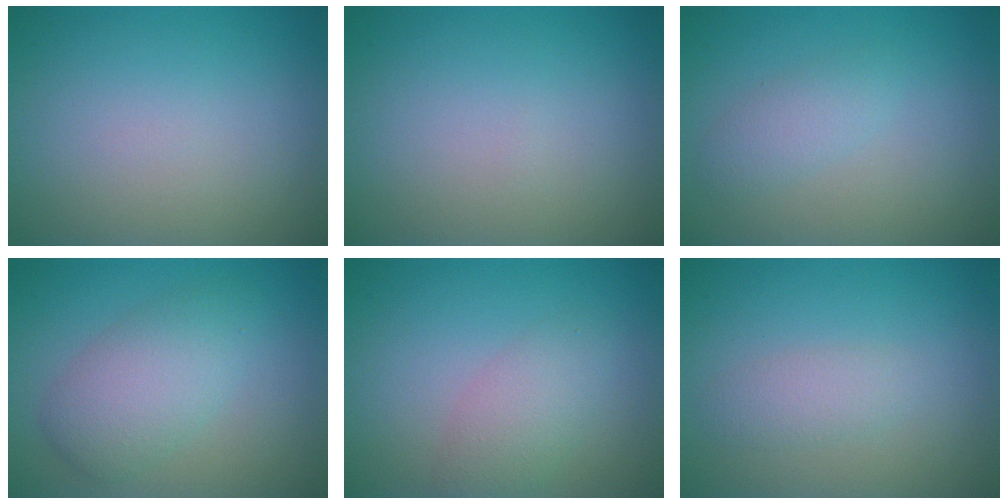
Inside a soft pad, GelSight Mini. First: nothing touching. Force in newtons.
{"total": 0.0}
{"total": 1.8, "press": 1.8, "slide": 0.0}
{"total": 4.5, "press": 4.5, "slide": 0.2}
{"total": 2.8, "press": 2.8, "slide": 0.0}
{"total": 1.7, "press": 1.7, "slide": 0.1}